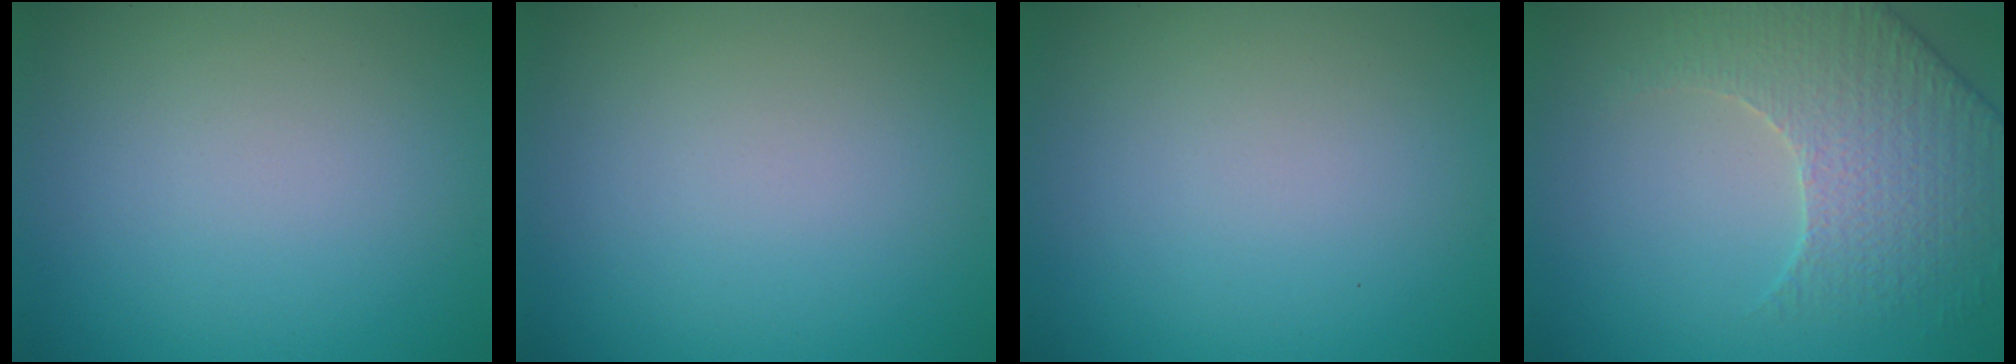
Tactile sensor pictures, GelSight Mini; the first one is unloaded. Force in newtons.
{"total": 0.0}
{"total": 0.0}
{"total": 4.3, "press": 4.2, "slide": 0.9}